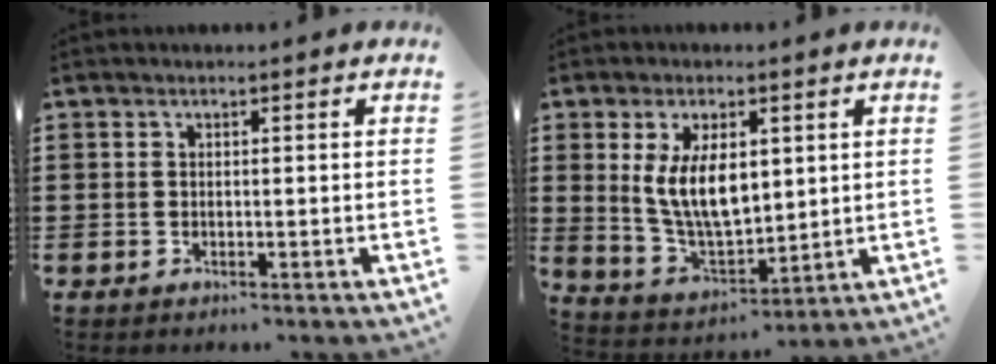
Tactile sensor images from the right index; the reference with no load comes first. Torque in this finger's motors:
{"motor_torque": [2.14, 0.00, 1.05, 0.21]}